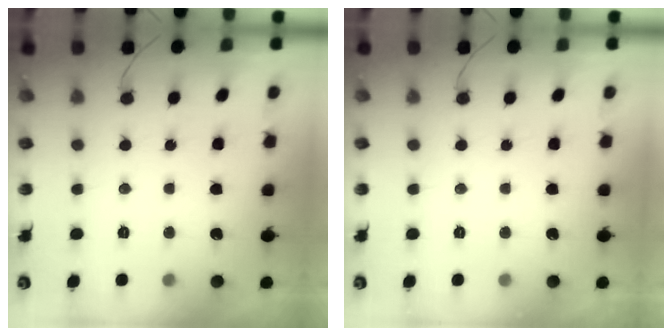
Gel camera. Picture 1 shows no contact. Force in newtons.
{"total": 0.0}